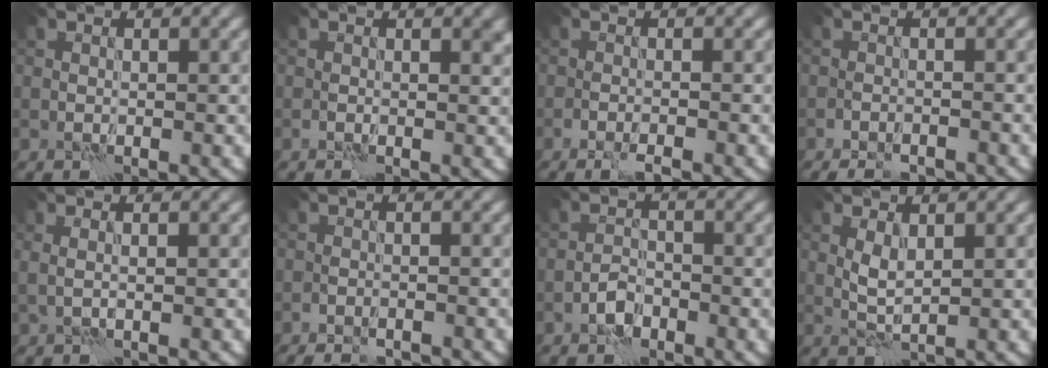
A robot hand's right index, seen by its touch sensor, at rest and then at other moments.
{"total": 1.2, "force": [0.4, 0.6, 0.9], "torque": [-0.007, -0.005, 0.006]}
{"total": 1.4, "force": [-1.1, 0.0, 0.9], "torque": [-0.017, -0.003, -0.022]}
{"total": 2.7, "force": [-2.4, 1.0, 0.9], "torque": [-0.012, 0.003, -0.034]}
{"total": 1.1, "force": [0.3, 0.3, 1.0], "torque": [-0.018, -0.006, 0.000]}
{"total": 2.2, "force": [-1.9, 0.6, 0.7], "torque": [-0.013, 0.004, -0.026]}
{"total": 2.1, "force": [-1.4, 1.3, 1.1], "torque": [-0.015, 0.008, -0.028]}
{"total": 1.7, "force": [0.5, 0.6, 1.5], "torque": [-0.039, 0.001, 0.014]}